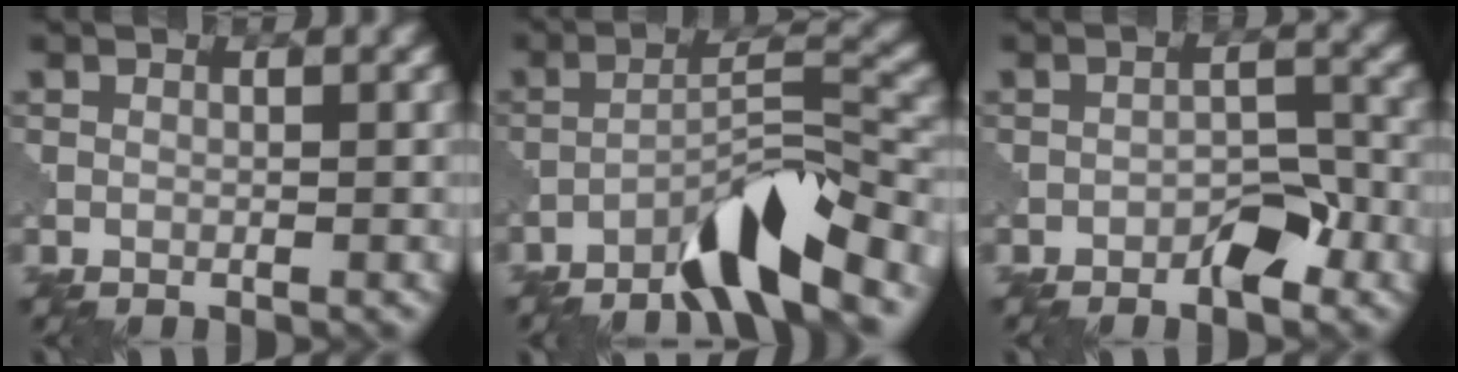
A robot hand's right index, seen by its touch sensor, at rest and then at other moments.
{"total": 6.6, "force": [-4.9, 0.7, 4.4], "torque": [-0.072, 0.012, -0.093]}
{"total": 3.1, "force": [-2.0, 1.2, 2.1], "torque": [-0.025, 0.011, -0.035]}